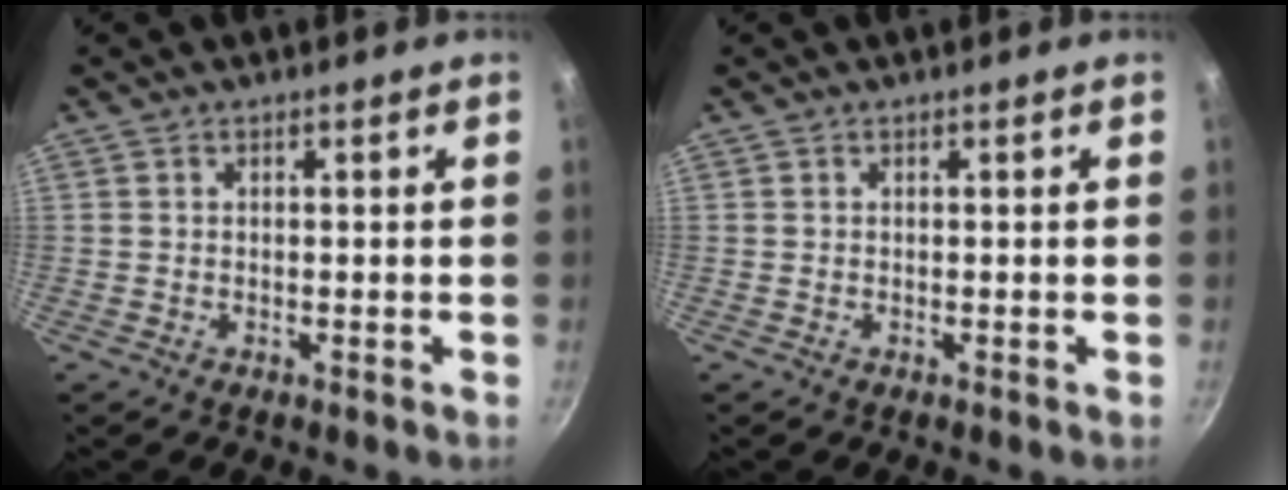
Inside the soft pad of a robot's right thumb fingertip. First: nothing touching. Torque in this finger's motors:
{"motor_torque": [0.06, 0.32, 0.31, -0.20, -0.02]}